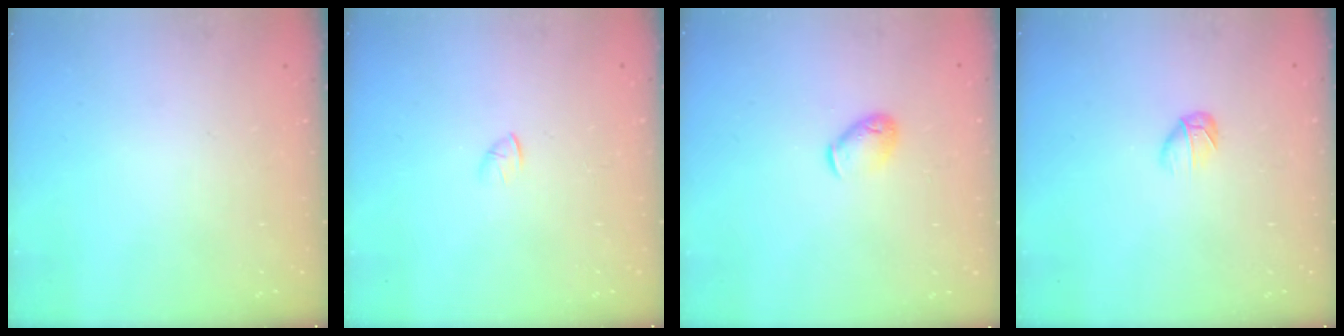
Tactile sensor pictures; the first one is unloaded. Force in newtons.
{"total": 1.5, "press": 1.4, "slide": 0.4}
{"total": 6.4, "press": 6.2, "slide": 1.2}
{"total": 2.8, "press": 2.7, "slide": 0.9}